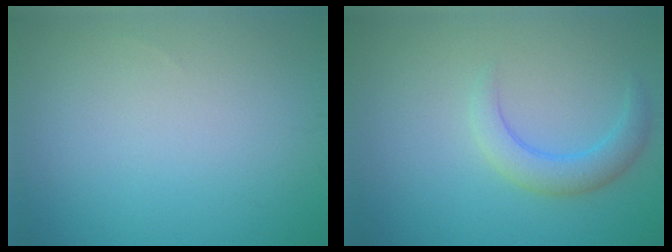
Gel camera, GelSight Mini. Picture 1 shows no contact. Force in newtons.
{"total": 2.9, "press": 2.9, "slide": 0.2}